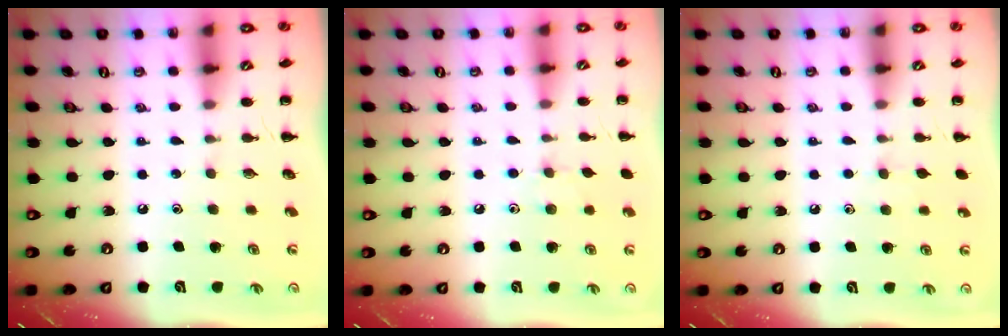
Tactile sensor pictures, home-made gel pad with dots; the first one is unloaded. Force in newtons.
{"total": 5.6, "press": 5.3, "slide": 1.7}
{"total": 2.8, "press": 2.5, "slide": 1.3}